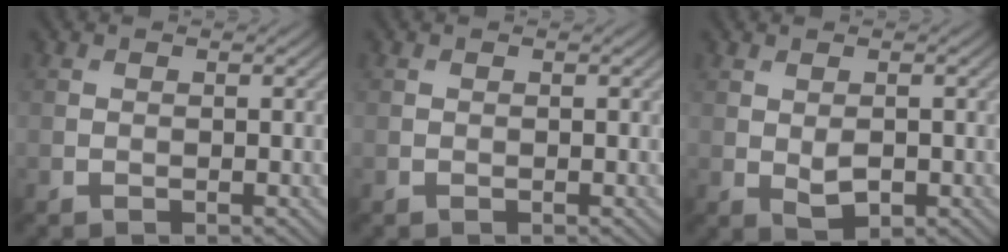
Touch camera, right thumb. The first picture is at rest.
{"total": 0.0}
{"total": 2.3, "force": [-0.1, 1.2, 2.0], "torque": [-0.041, -0.007, 0.005]}